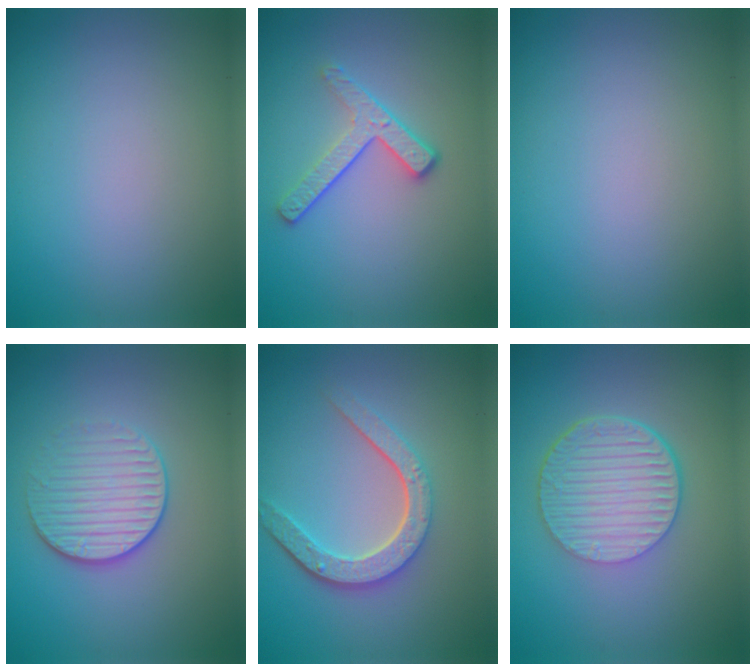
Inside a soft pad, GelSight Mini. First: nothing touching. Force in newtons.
{"total": 2.9, "press": 2.3, "slide": 1.7}
{"total": 0.0}
{"total": 3.3, "press": 3.1, "slide": 1.2}
{"total": 4.7, "press": 3.7, "slide": 3.0}
{"total": 6.7, "press": 4.5, "slide": 5.0}